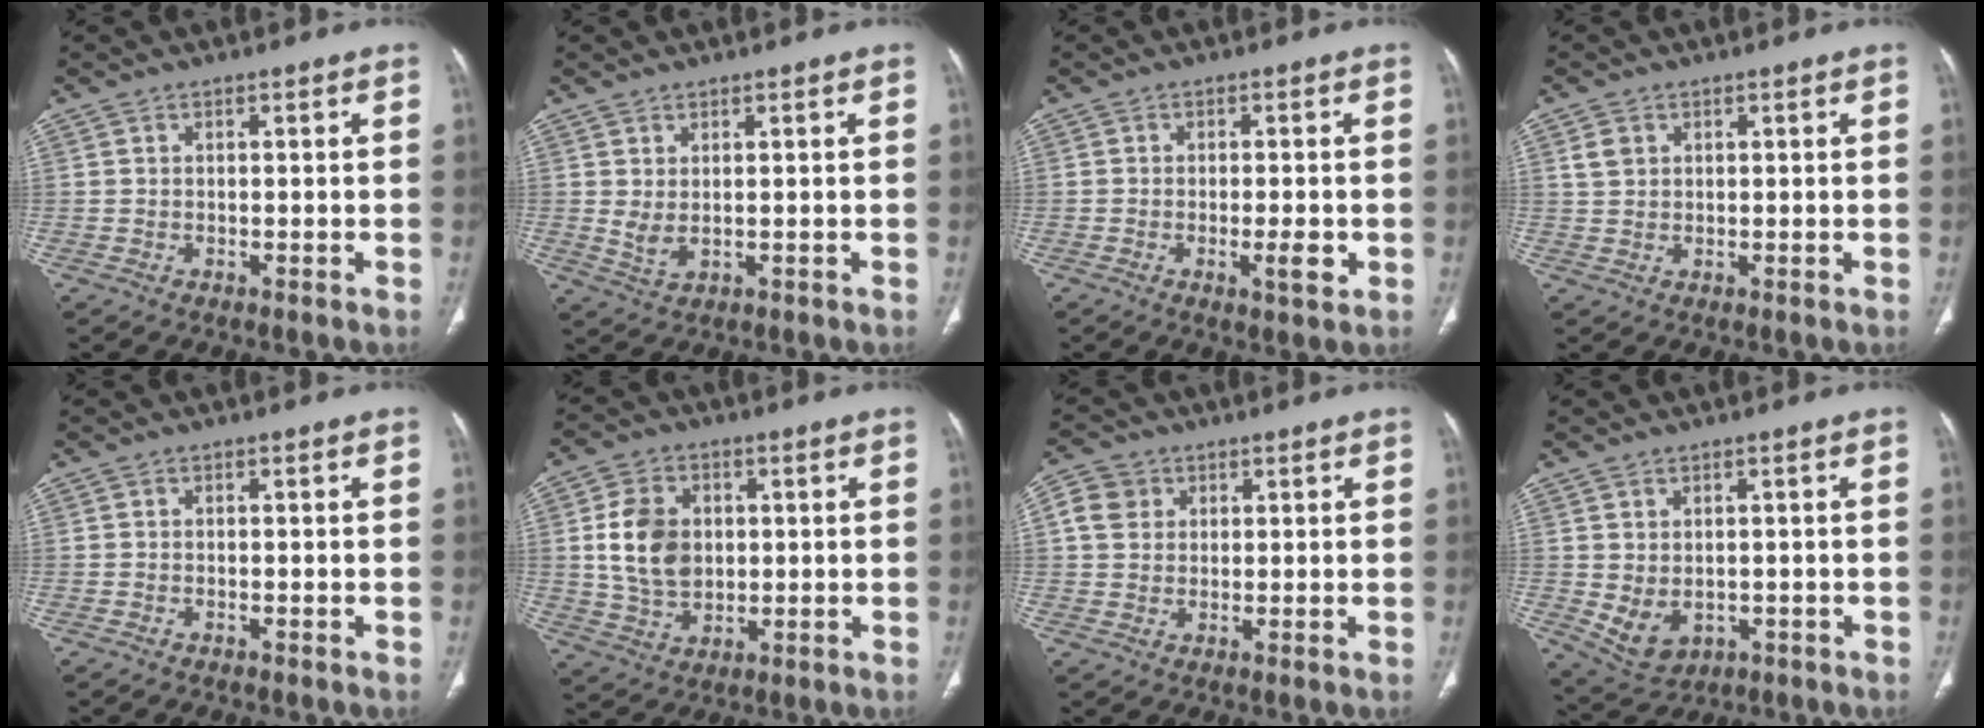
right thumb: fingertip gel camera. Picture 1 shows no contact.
{"total": 2.8, "force": [0.4, 1.3, 2.5], "torque": [-0.049, -0.006, 0.016]}
{"total": 4.1, "force": [-1.2, 1.1, 3.7], "torque": [-0.056, -0.004, -0.016]}
{"total": 2.5, "force": [1.1, 1.9, 1.2], "torque": [-0.021, 0.000, 0.024]}
{"total": 0.5, "force": [-0.5, 0.1, 0.2], "torque": [-0.009, 0.000, -0.010]}
{"total": 10.7, "force": [1.3, 8.0, 7.0], "torque": [-0.110, -0.003, 0.029]}
{"total": 5.0, "force": [1.5, 4.4, 1.9], "torque": [-0.019, 0.003, 0.025]}
{"total": 6.3, "force": [-0.9, 4.6, 4.3], "torque": [-0.064, -0.001, 0.008]}